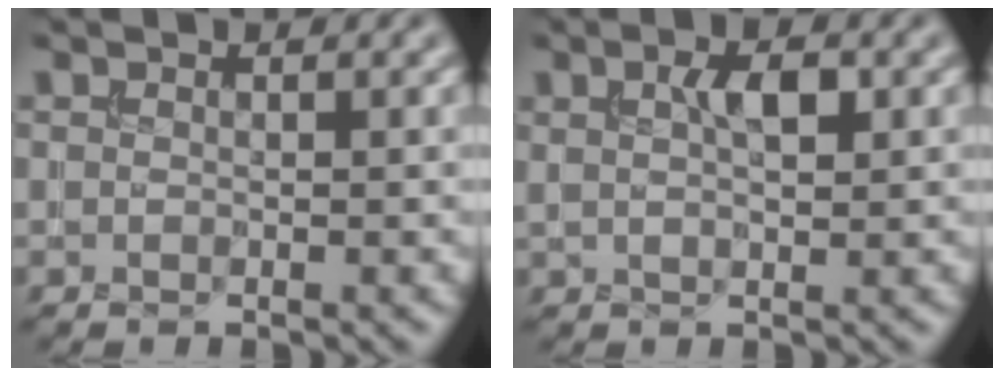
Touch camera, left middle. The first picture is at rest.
{"total": 2.8, "force": [1.0, 1.1, 2.4], "torque": [-0.046, 0.003, 0.017]}